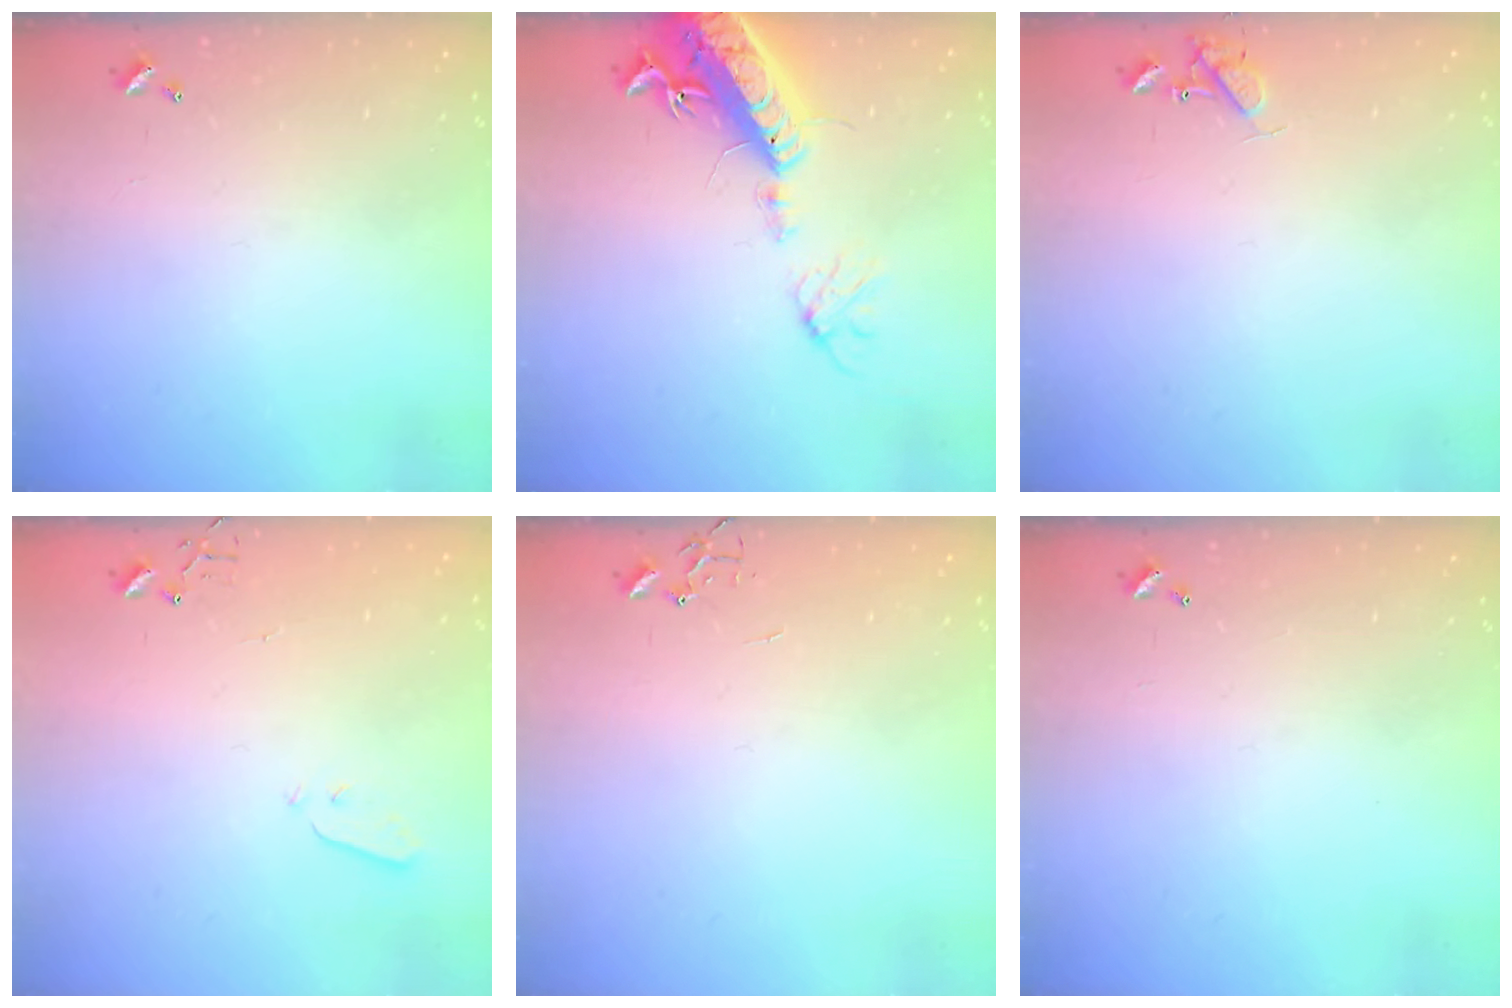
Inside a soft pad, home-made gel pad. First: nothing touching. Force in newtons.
{"total": 17.9, "press": 17.4, "slide": 3.9}
{"total": 8.6, "press": 8.6, "slide": 0.7}
{"total": 3.0, "press": 3.0, "slide": 0.3}
{"total": 0.0}
{"total": 0.0}